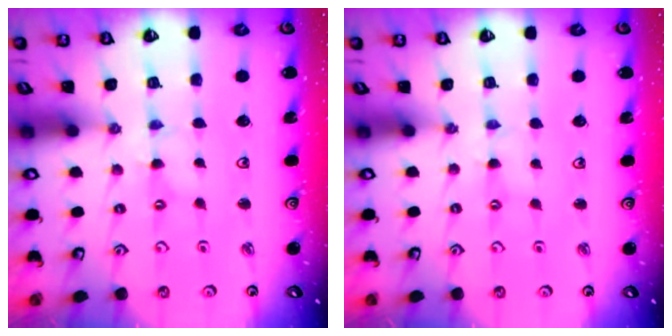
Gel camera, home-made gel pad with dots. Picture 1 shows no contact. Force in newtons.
{"total": 1.0, "press": 1.0, "slide": 0.2}